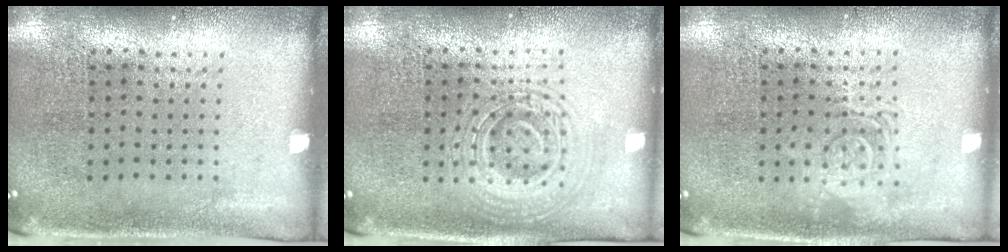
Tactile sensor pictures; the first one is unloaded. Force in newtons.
{"total": 2.8, "press": 2.8, "slide": 0.6}
{"total": 2.5, "press": 2.5, "slide": 0.5}